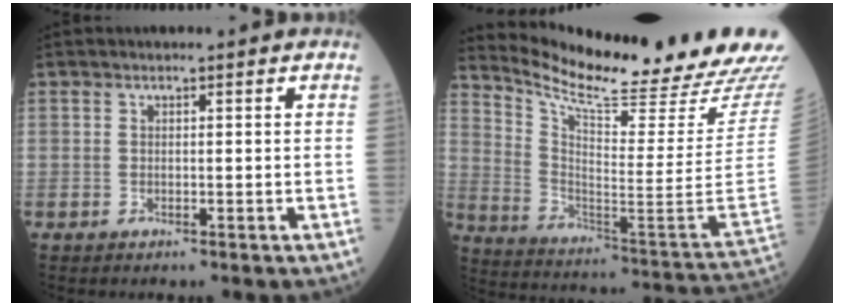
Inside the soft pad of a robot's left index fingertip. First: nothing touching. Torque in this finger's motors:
{"motor_torque": [0.80, -1.34, 0.09, 0.03]}